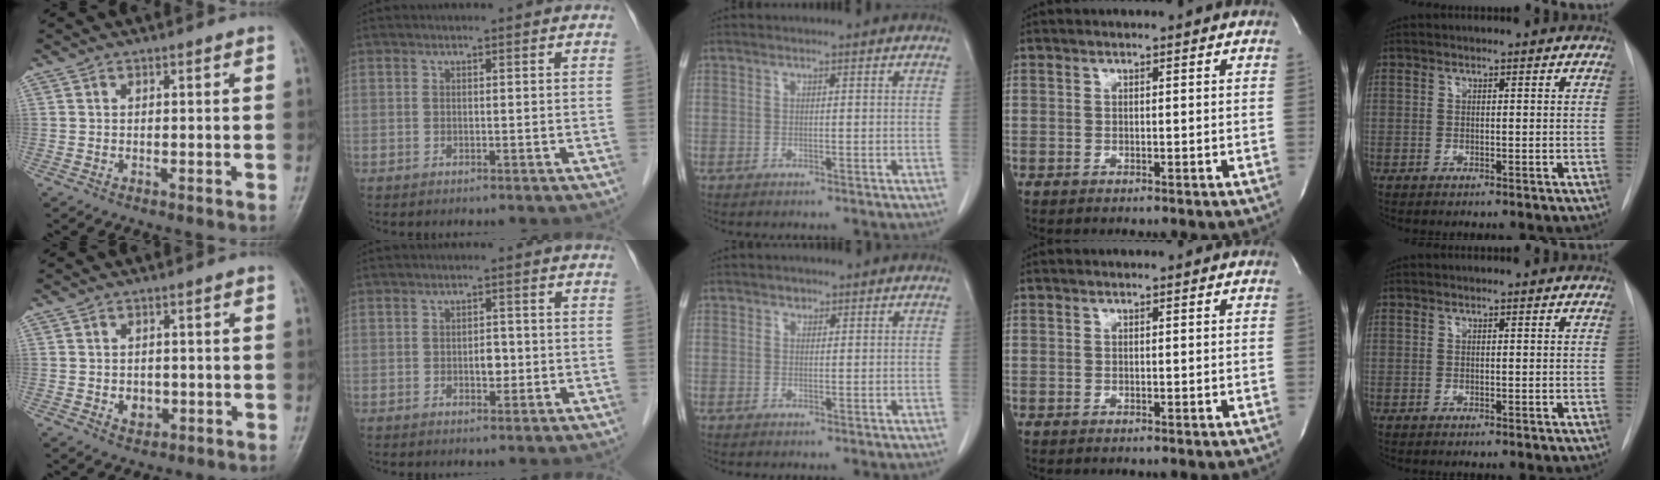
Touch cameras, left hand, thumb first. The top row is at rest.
{"thumb": {"total": 3.1, "force": [-0.6, 2.5, 1.8], "torque": [-0.015, 0.003, -0.003]}, "index": {"total": 2.3, "force": [-0.5, 1.3, 1.8], "torque": [-0.025, 0.004, -0.005]}, "middle": {"total": 0.9, "force": [0.7, 0.6, 0.2], "torque": [-0.002, -0.003, 0.009]}}